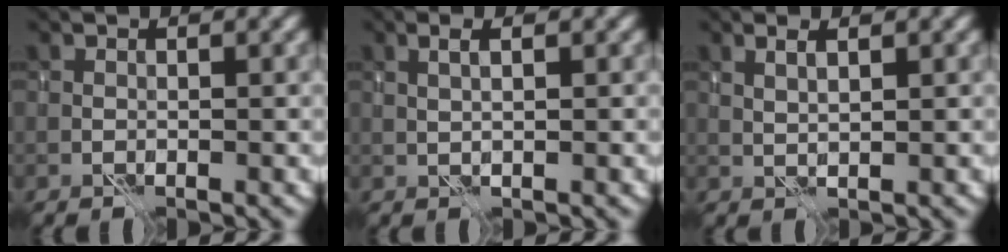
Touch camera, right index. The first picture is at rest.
{"total": 1.3, "force": [0.8, -0.1, 1.0], "torque": [-0.021, 0.003, 0.016]}
{"total": 1.4, "force": [1.1, -0.1, 0.9], "torque": [-0.025, 0.003, 0.022]}